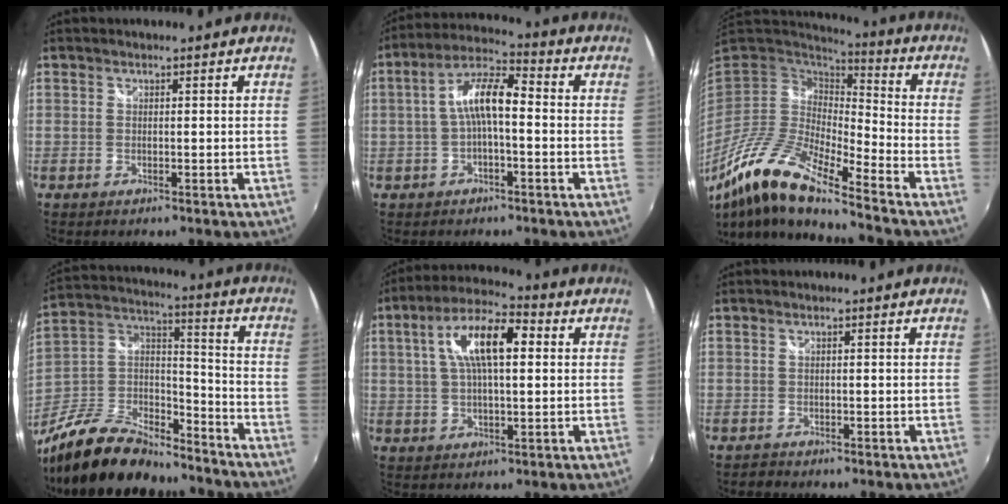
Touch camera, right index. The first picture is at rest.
{"total": 8.3, "force": [-1.0, 2.6, 7.8], "torque": [-0.161, 0.022, -0.018]}
{"total": 16.3, "force": [-11.2, 2.4, 11.6], "torque": [-0.220, -0.022, -0.231]}
{"total": 21.2, "force": [-16.3, 8.4, 10.6], "torque": [-0.225, 0.017, -0.276]}
{"total": 12.2, "force": [2.9, 4.4, 10.9], "torque": [-0.201, 0.025, 0.045]}
{"total": 0.8, "force": [-0.6, 0.5, -0.1], "torque": [0.000, 0.001, -0.009]}